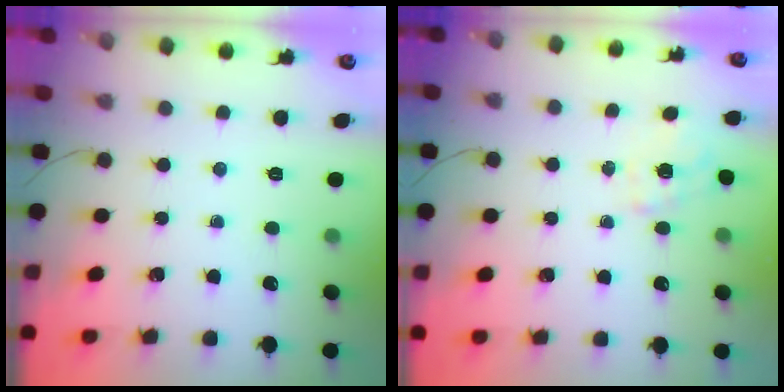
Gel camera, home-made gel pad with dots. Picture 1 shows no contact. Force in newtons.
{"total": 1.0, "press": 0.7, "slide": 0.7}